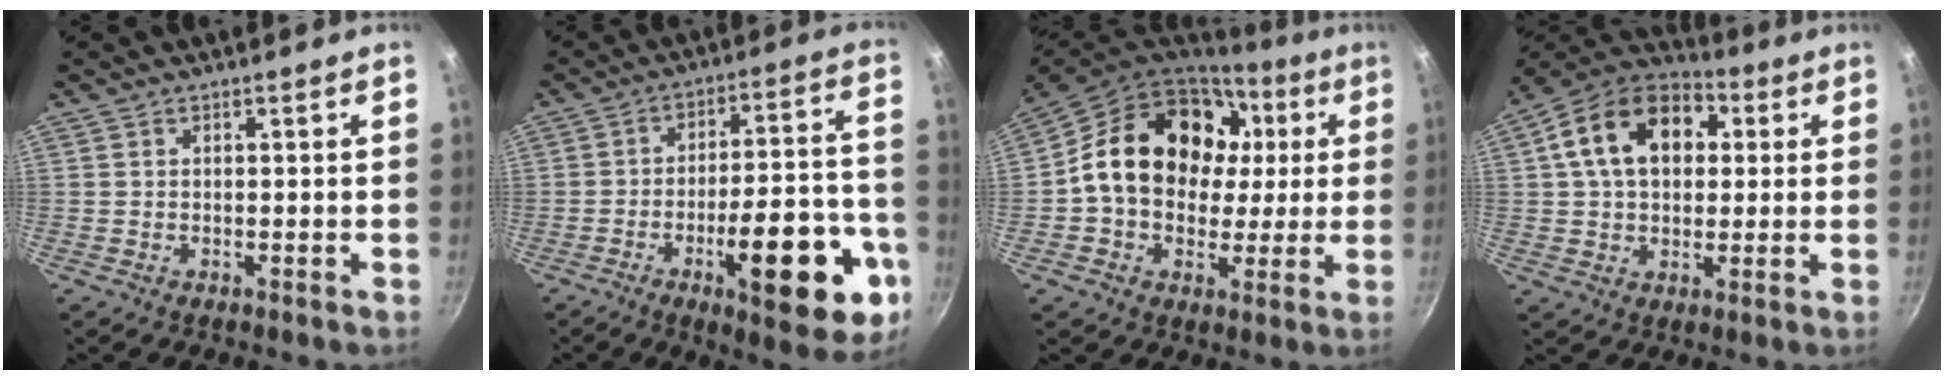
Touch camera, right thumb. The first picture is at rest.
{"total": 21.3, "force": [-8.7, 7.4, 18.0], "torque": [-0.205, 0.041, -0.116]}
{"total": 22.3, "force": [3.8, 17.1, 13.8], "torque": [-0.211, 0.028, 0.059]}
{"total": 17.1, "force": [4.0, 11.9, 11.6], "torque": [-0.173, 0.026, 0.049]}